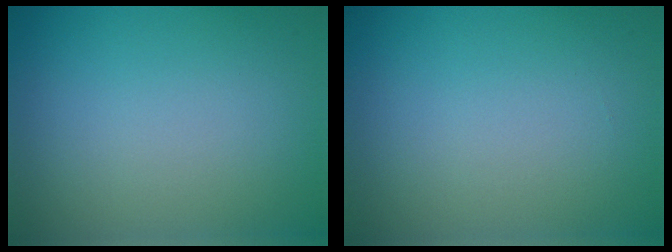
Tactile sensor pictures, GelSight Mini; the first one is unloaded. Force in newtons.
{"total": 0.0}